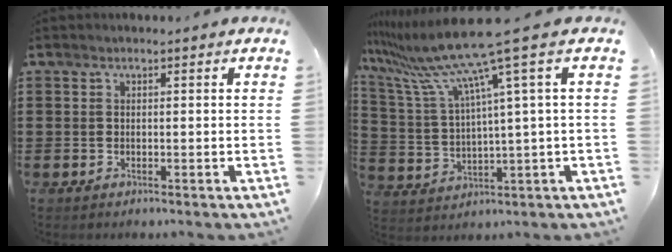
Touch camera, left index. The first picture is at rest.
{"total": 11.2, "force": [7.1, -0.2, 8.6], "torque": [-0.217, -0.046, 0.105]}